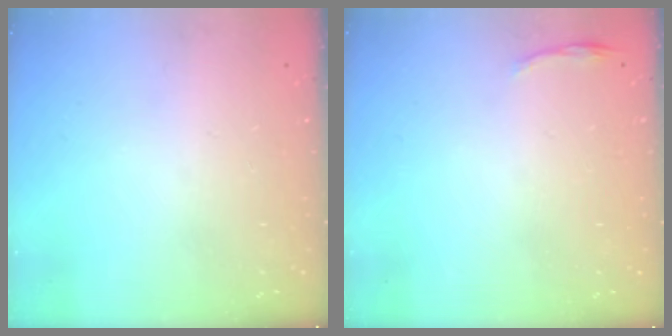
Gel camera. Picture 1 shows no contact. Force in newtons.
{"total": 3.6, "press": 3.5, "slide": 0.7}